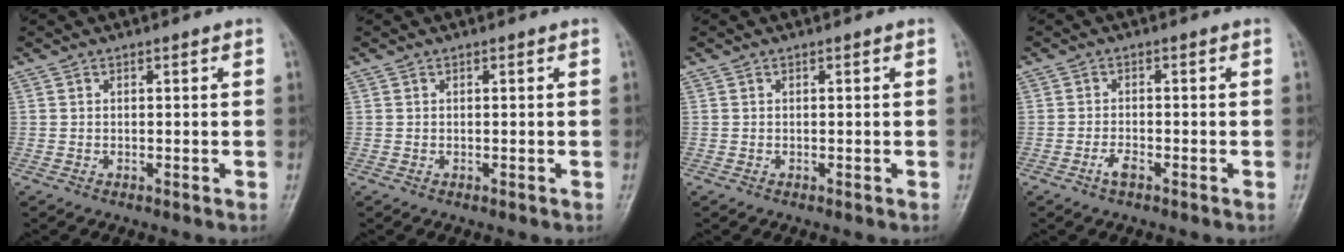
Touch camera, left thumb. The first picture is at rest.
{"total": 0.0}
{"total": 0.0}
{"total": 2.1, "force": [-1.3, 0.7, 1.4], "torque": [-0.033, 0.007, -0.026]}